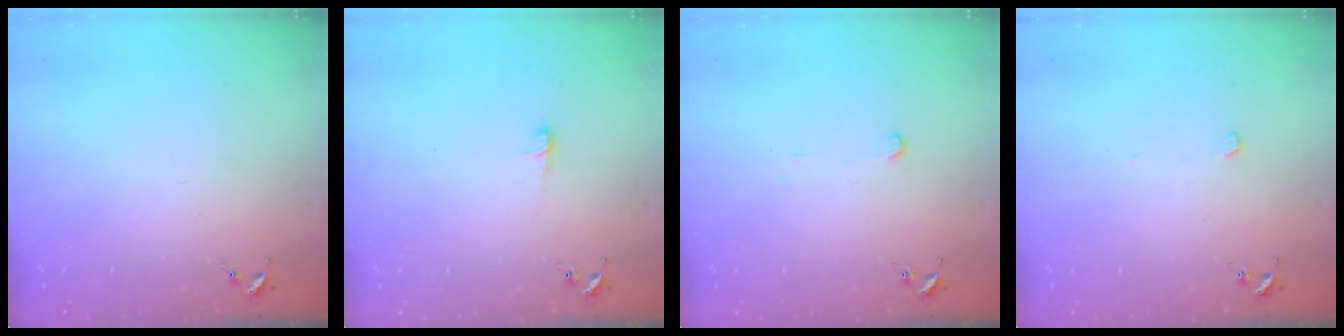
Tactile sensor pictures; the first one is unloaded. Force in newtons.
{"total": 4.6, "press": 4.6, "slide": 0.5}
{"total": 2.4, "press": 2.4, "slide": 0.2}
{"total": 2.8, "press": 2.8, "slide": 0.1}